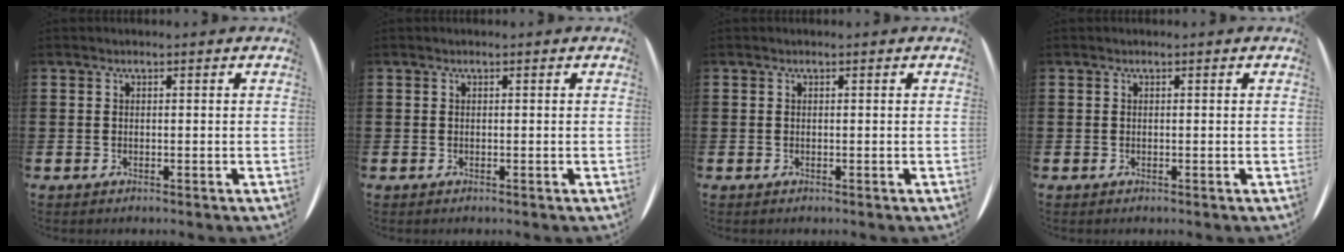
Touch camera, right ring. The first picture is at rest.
{"total": 0.0}
{"total": 0.0}
{"total": 0.0}